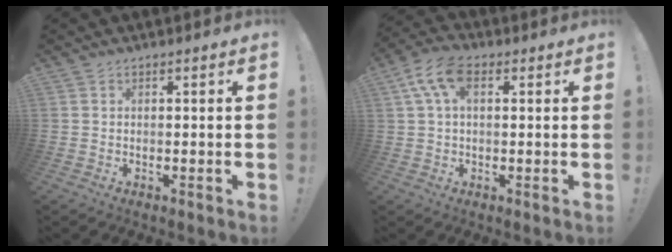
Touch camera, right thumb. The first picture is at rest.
{"total": 9.1, "force": [2.8, 5.2, 7.0], "torque": [-0.137, 0.004, 0.053]}